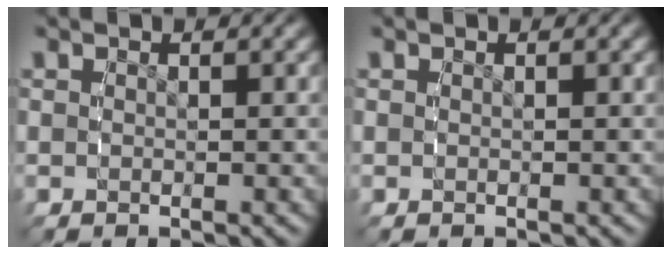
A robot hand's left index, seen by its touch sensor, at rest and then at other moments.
{"total": 0.0}